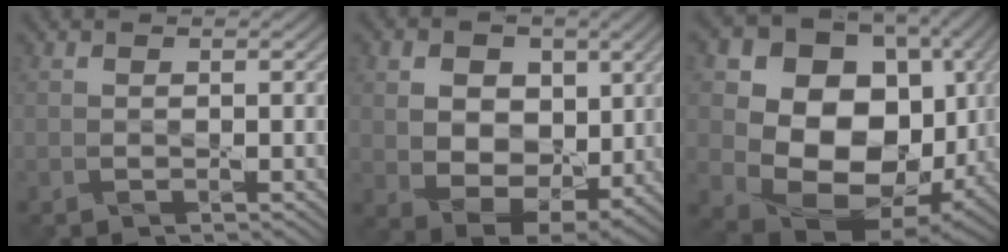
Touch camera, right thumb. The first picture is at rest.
{"total": 9.6, "force": [2.1, 7.2, 6.0], "torque": [-0.141, -0.001, 0.035]}
{"total": 18.1, "force": [1.4, 14.2, 11.1], "torque": [-0.209, -0.034, 0.057]}